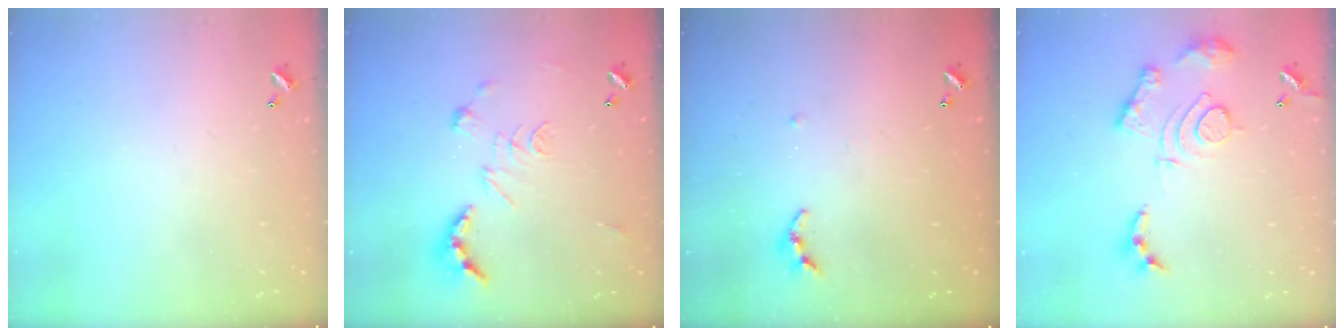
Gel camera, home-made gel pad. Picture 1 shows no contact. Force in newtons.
{"total": 2.5, "press": 2.0, "slide": 1.5}
{"total": 4.3, "press": 4.3, "slide": 0.4}
{"total": 14.5, "press": 14.4, "slide": 1.3}